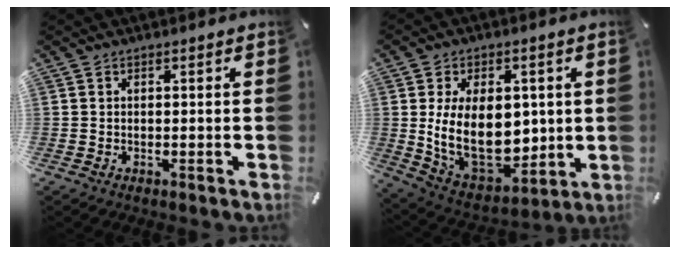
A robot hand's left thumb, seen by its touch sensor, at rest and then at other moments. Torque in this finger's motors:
{"motor_torque": [1.75, 3.26, 1.29, -1.02, 0.59]}